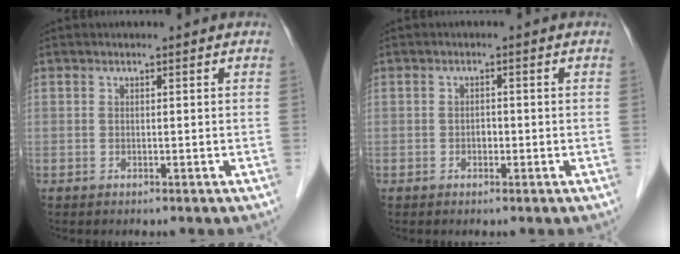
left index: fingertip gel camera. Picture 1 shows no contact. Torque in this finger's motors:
{"motor_torque": [0.35, 0.25, -0.03, -0.01]}